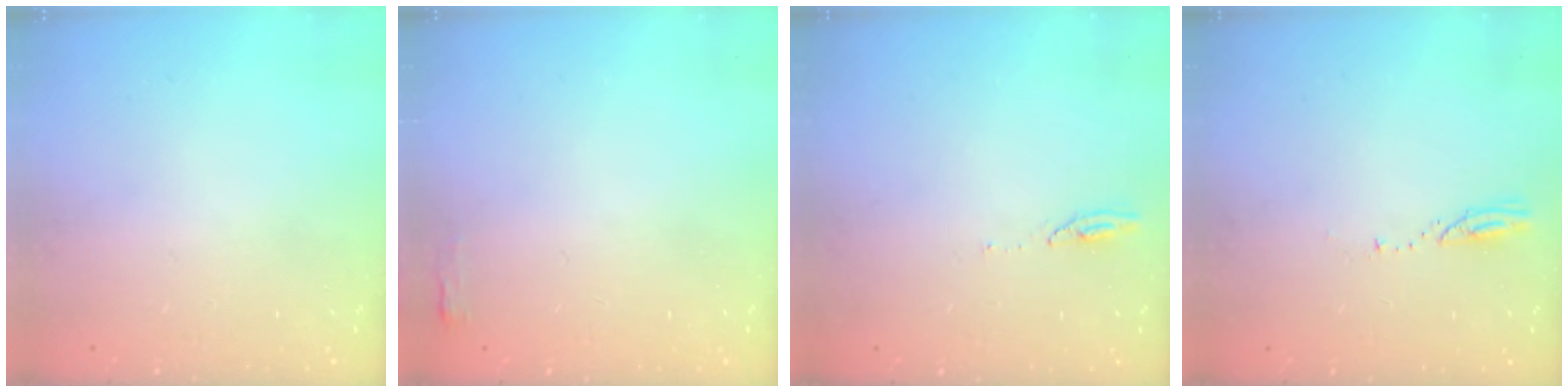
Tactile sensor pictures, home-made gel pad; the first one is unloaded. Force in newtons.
{"total": 2.7, "press": 2.6, "slide": 0.8}
{"total": 3.3, "press": 3.3, "slide": 0.3}
{"total": 3.3, "press": 3.3, "slide": 0.3}